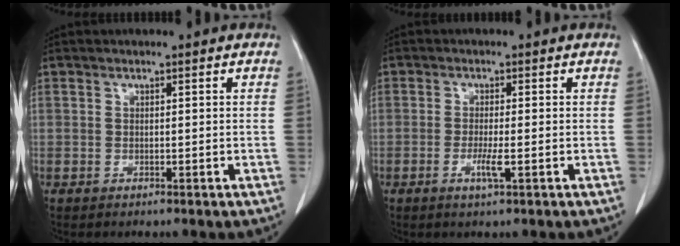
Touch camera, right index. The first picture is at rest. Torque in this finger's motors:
{"motor_torque": [-0.03, -0.04, 0.02, 0.00]}